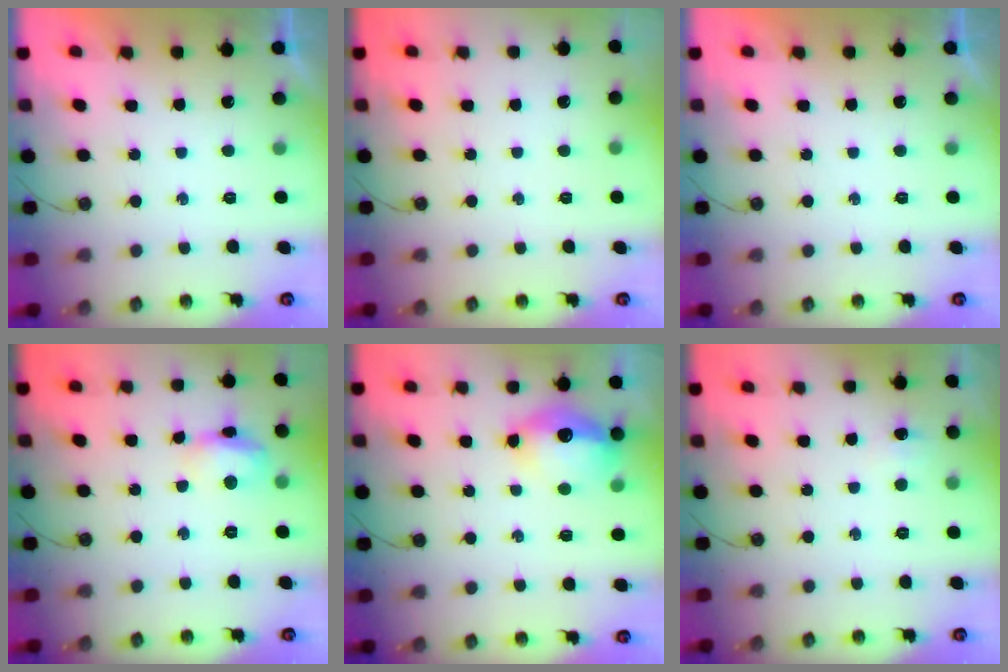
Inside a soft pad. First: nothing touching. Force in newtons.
{"total": 0.0}
{"total": 0.0}
{"total": 11.3, "press": 11.3, "slide": 0.9}
{"total": 12.7, "press": 12.7, "slide": 1.0}
{"total": 13.4, "press": 3.3, "slide": 13.0}